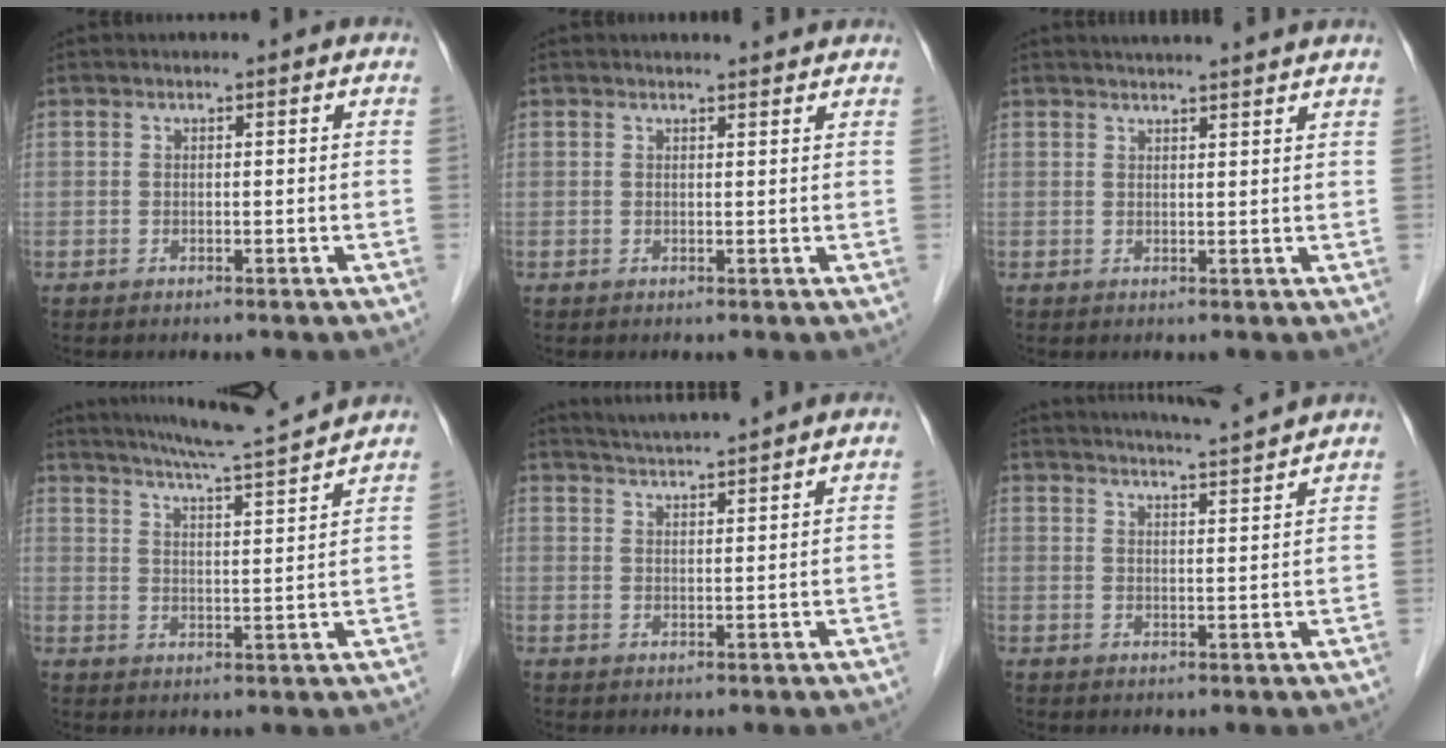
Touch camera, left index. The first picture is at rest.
{"total": 3.3, "force": [3.2, 0.7, 0.7], "torque": [-0.003, 0.005, 0.036]}
{"total": 9.1, "force": [8.4, 0.2, 3.4], "torque": [-0.042, 0.018, 0.100]}
{"total": 13.2, "force": [12.2, -0.8, 4.8], "torque": [-0.086, 0.001, 0.177]}
{"total": 8.6, "force": [8.0, -0.2, 3.0], "torque": [-0.053, 0.024, 0.120]}
{"total": 9.7, "force": [9.1, -0.5, 3.2], "torque": [-0.054, 0.011, 0.127]}